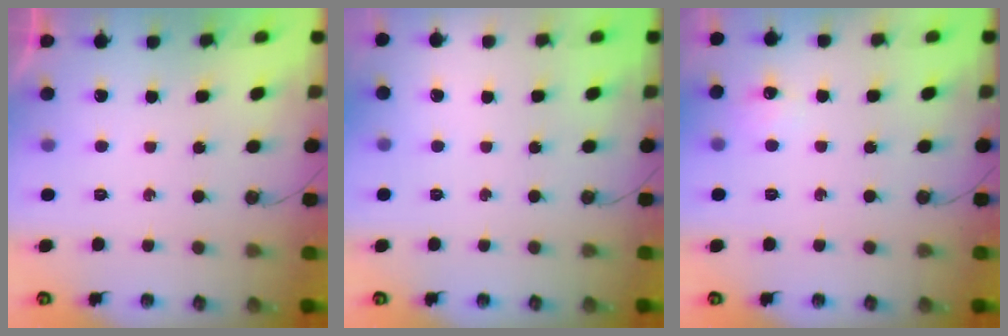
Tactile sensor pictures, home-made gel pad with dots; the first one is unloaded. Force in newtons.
{"total": 0.0}
{"total": 6.4, "press": 6.3, "slide": 0.8}